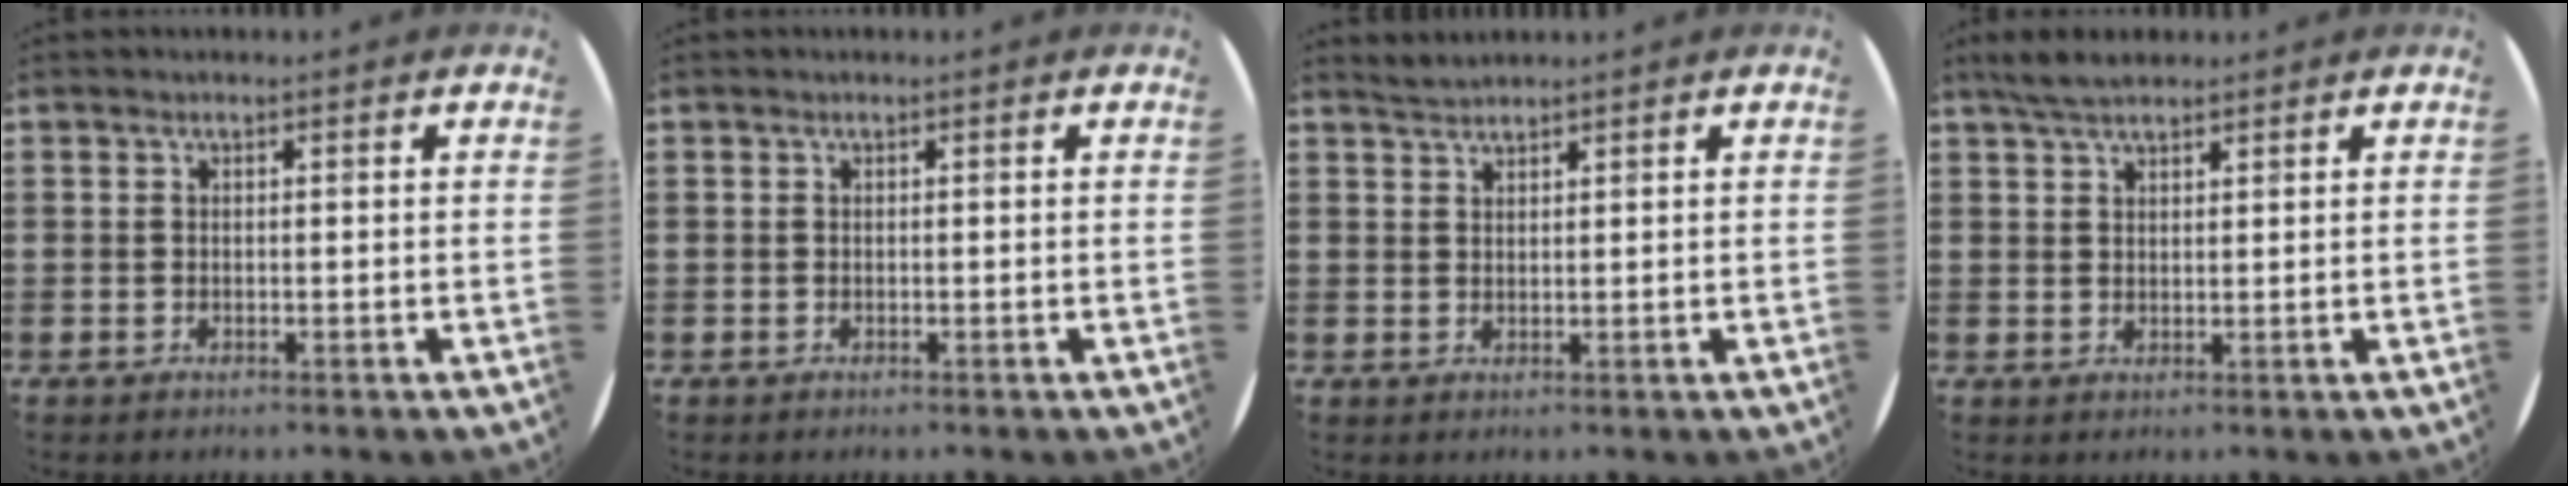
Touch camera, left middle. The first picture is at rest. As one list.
[{"total": 0.0}, {"total": 1.6, "force": [1.6, 0.0, 0.0], "torque": [-0.002, 0.001, 0.031]}, {"total": 3.7, "force": [3.0, 1.0, 1.8], "torque": [-0.041, 0.004, 0.057]}]